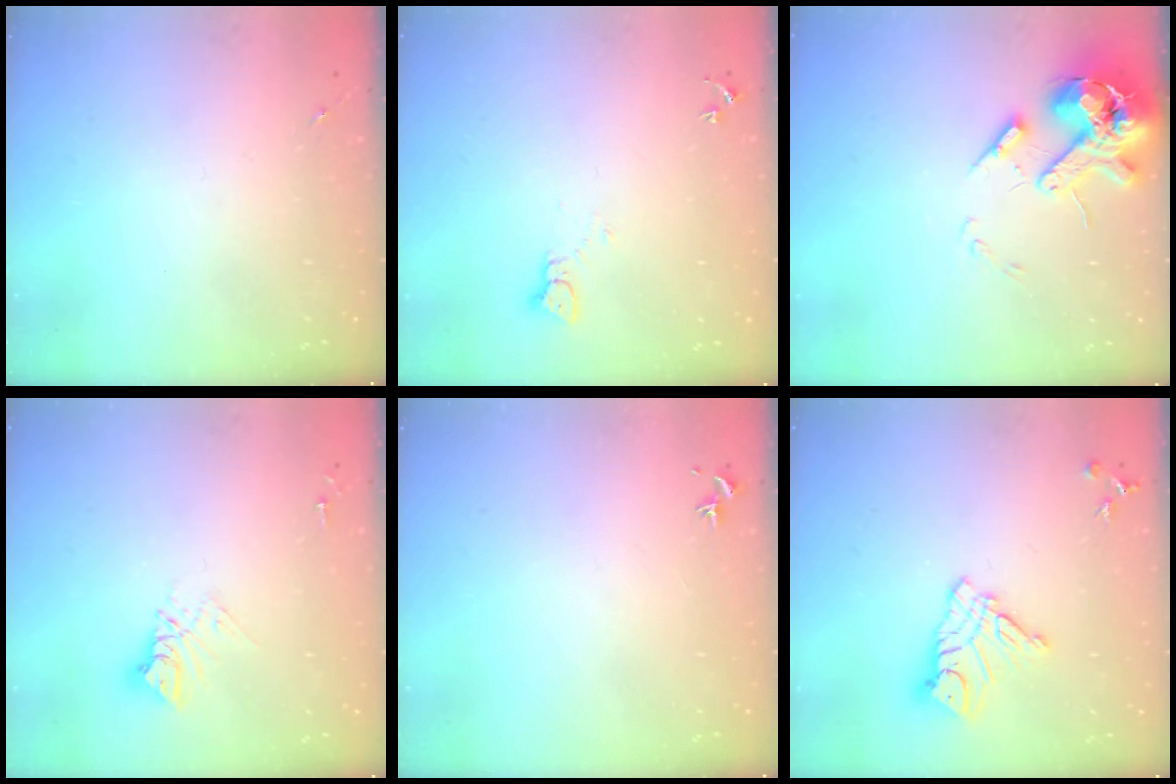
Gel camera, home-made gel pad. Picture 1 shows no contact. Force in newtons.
{"total": 2.2, "press": 2.2, "slide": 0.2}
{"total": 15.3, "press": 15.1, "slide": 2.6}
{"total": 9.3, "press": 9.3, "slide": 0.8}
{"total": 0.7, "press": 0.5, "slide": 0.4}
{"total": 11.6, "press": 11.6, "slide": 0.7}